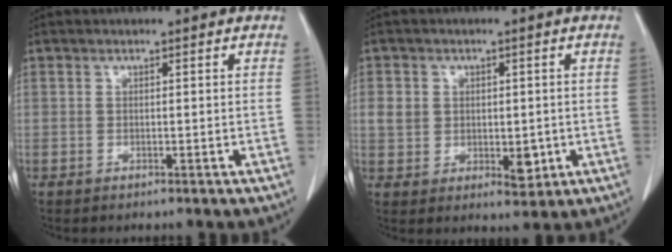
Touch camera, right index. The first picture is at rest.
{"total": 6.1, "force": [-0.1, 4.7, 4.0], "torque": [-0.050, 0.002, 0.011]}